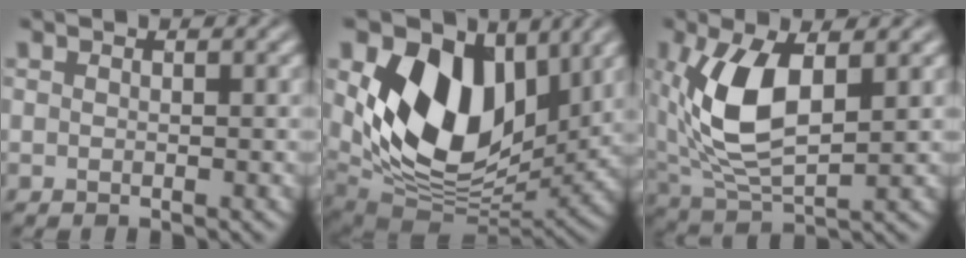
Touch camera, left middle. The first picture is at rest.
{"total": 13.5, "force": [4.1, 8.4, 9.7], "torque": [-0.167, -0.003, 0.073]}
{"total": 8.7, "force": [1.5, 4.5, 7.3], "torque": [-0.169, -0.001, 0.029]}